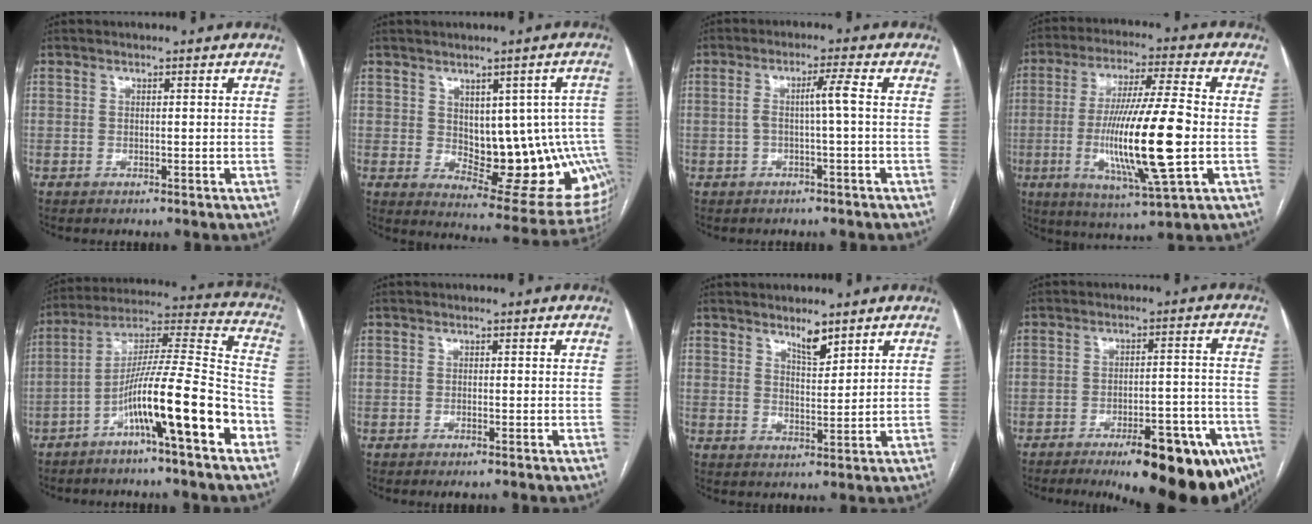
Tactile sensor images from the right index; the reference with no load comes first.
{"total": 16.6, "force": [-0.8, 7.5, 14.8], "torque": [-0.136, 0.012, 0.017]}
{"total": 3.4, "force": [-0.3, -0.6, 3.4], "torque": [-0.061, 0.015, 0.000]}
{"total": 17.5, "force": [-2.7, 0.9, 17.3], "torque": [-0.332, -0.015, -0.045]}
{"total": 16.8, "force": [-7.7, 0.5, 14.9], "torque": [-0.253, 0.007, -0.131]}
{"total": 1.0, "force": [-0.8, 0.0, 0.6], "torque": [-0.011, -0.004, -0.009]}
{"total": 3.6, "force": [2.9, 0.8, 1.9], "torque": [-0.036, -0.007, 0.053]}
{"total": 19.0, "force": [-12.4, 5.4, 13.4], "torque": [-0.098, 0.021, -0.163]}